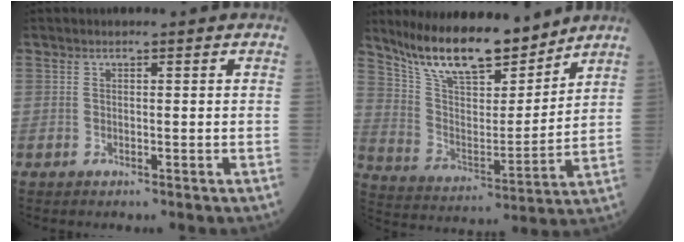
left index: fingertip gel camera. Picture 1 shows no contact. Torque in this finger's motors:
{"motor_torque": [0.34, -0.28, 0.38, 0.07]}